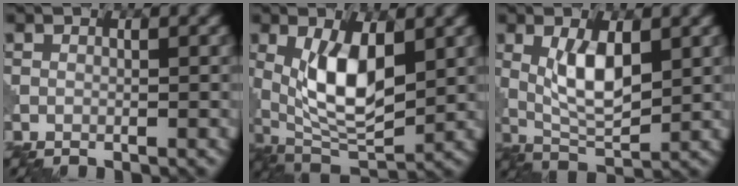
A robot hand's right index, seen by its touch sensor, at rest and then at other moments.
{"total": 7.5, "force": [1.7, 3.4, 6.6], "torque": [-0.129, -0.009, 0.033]}
{"total": 5.2, "force": [1.5, 2.1, 4.5], "torque": [-0.087, -0.003, 0.033]}